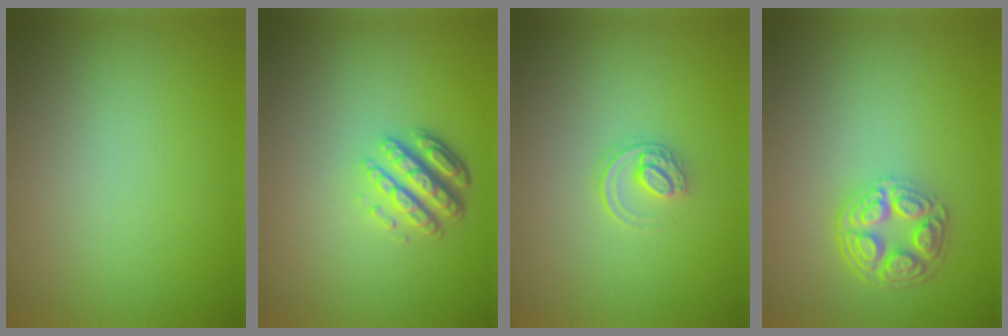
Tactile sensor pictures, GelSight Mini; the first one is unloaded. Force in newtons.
{"total": 4.5, "press": 3.3, "slide": 3.1}
{"total": 1.5, "press": 1.1, "slide": 1.1}
{"total": 4.6, "press": 3.5, "slide": 2.9}